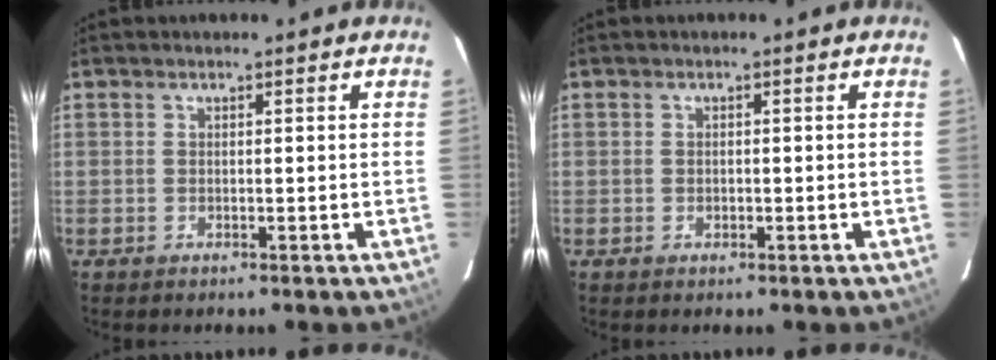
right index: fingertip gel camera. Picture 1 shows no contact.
{"total": 0.8, "force": [-0.2, 0.8, 0.2], "torque": [-0.001, 0.000, -0.002]}